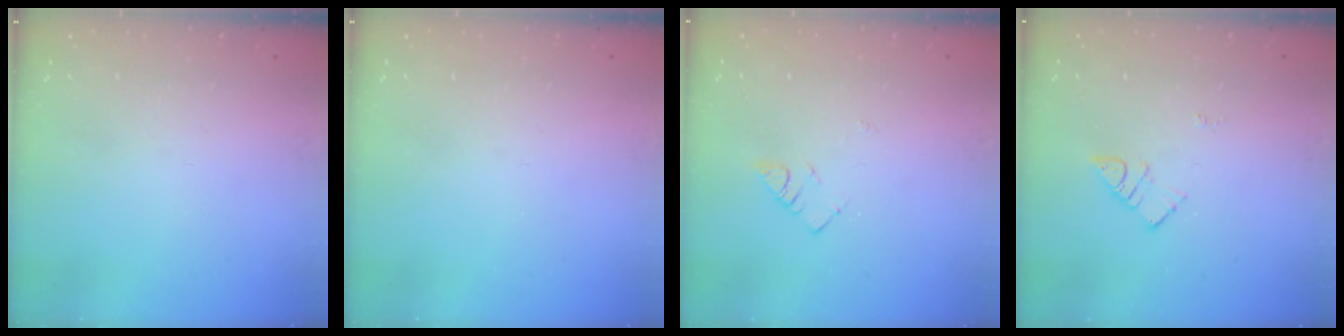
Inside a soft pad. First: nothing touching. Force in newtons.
{"total": 0.0}
{"total": 2.8, "press": 2.7, "slide": 0.4}
{"total": 5.8, "press": 5.8, "slide": 0.6}